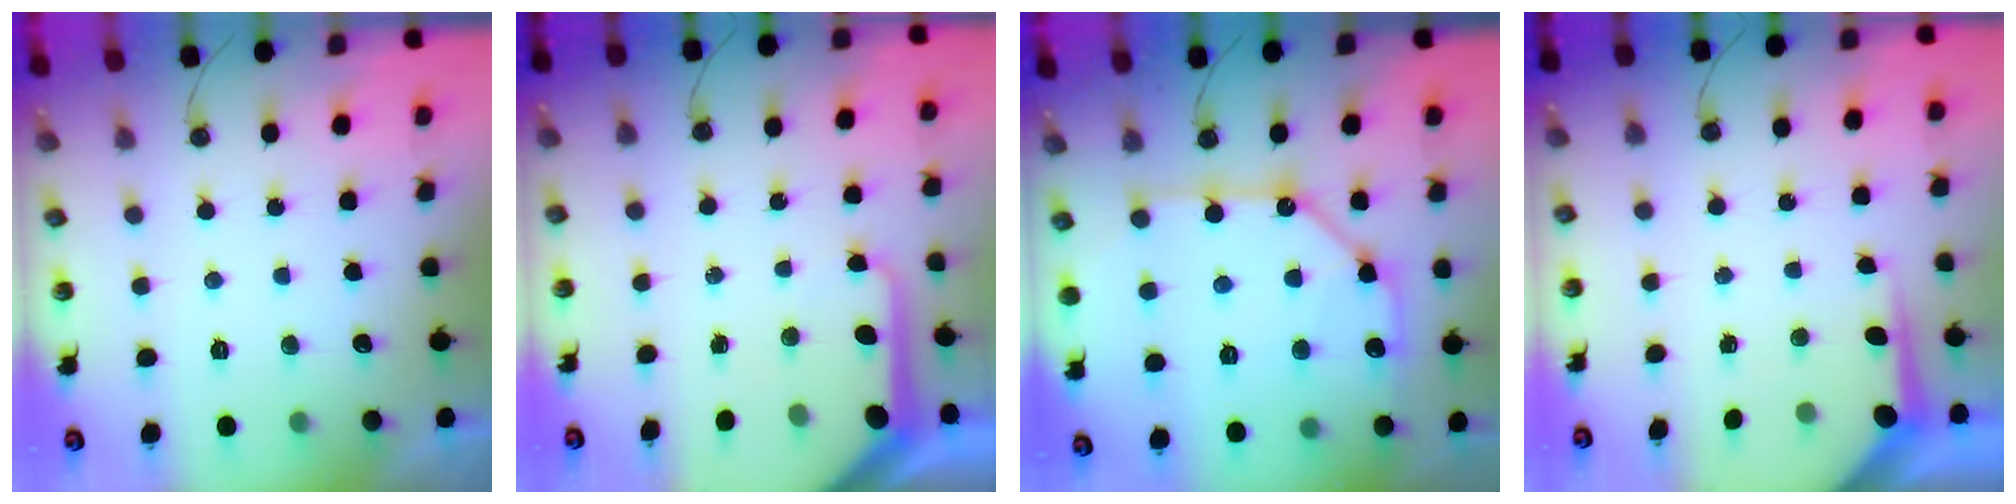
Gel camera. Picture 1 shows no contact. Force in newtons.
{"total": 9.8, "press": 9.8, "slide": 1.1}
{"total": 15.2, "press": 15.0, "slide": 1.8}
{"total": 5.4, "press": 5.4, "slide": 0.2}